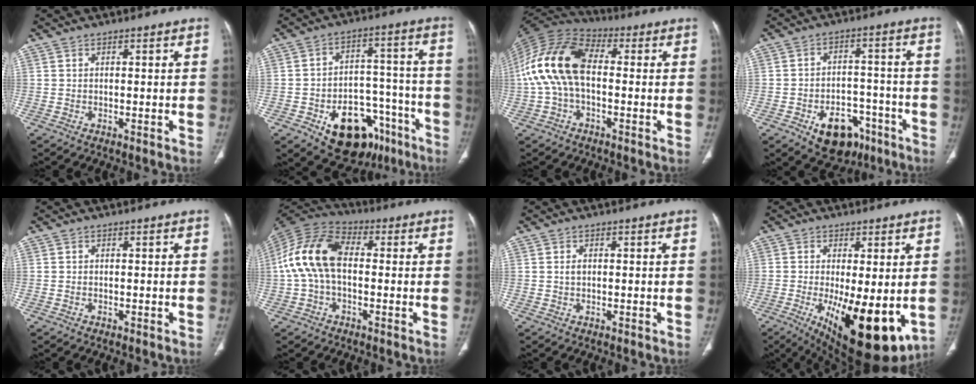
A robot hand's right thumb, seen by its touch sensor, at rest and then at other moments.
{"total": 18.5, "force": [-9.8, 11.6, 10.6], "torque": [-0.104, 0.078, -0.133]}
{"total": 15.1, "force": [-0.1, 8.9, 12.2], "torque": [-0.246, 0.037, -0.012]}
{"total": 11.8, "force": [-6.2, 7.8, 6.3], "torque": [-0.053, 0.041, -0.081]}
{"total": 0.0}
{"total": 13.2, "force": [0.1, 8.0, 10.5], "torque": [-0.210, 0.034, -0.008]}
{"total": 1.0, "force": [0.1, 0.7, 0.7], "torque": [-0.014, 0.002, 0.001]}
{"total": 17.1, "force": [-4.0, 6.3, 15.4], "torque": [-0.213, -0.031, -0.038]}